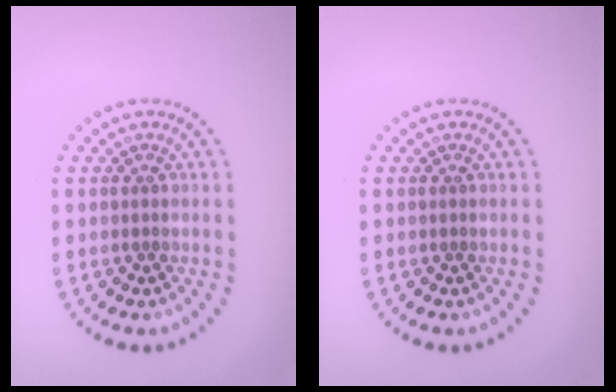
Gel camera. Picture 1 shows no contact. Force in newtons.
{"total": 0.0}